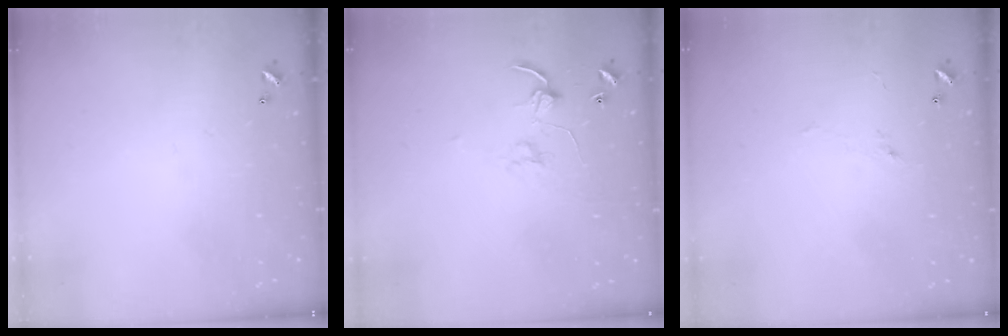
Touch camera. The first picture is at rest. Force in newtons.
{"total": 3.2, "press": 3.2, "slide": 0.0}
{"total": 1.2, "press": 0.8, "slide": 0.8}